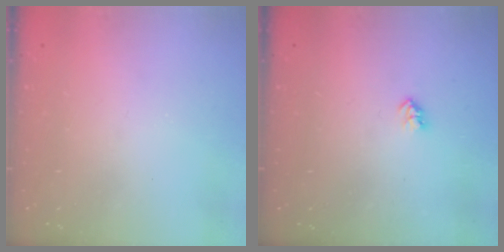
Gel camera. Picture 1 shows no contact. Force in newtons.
{"total": 2.6, "press": 2.6, "slide": 0.4}